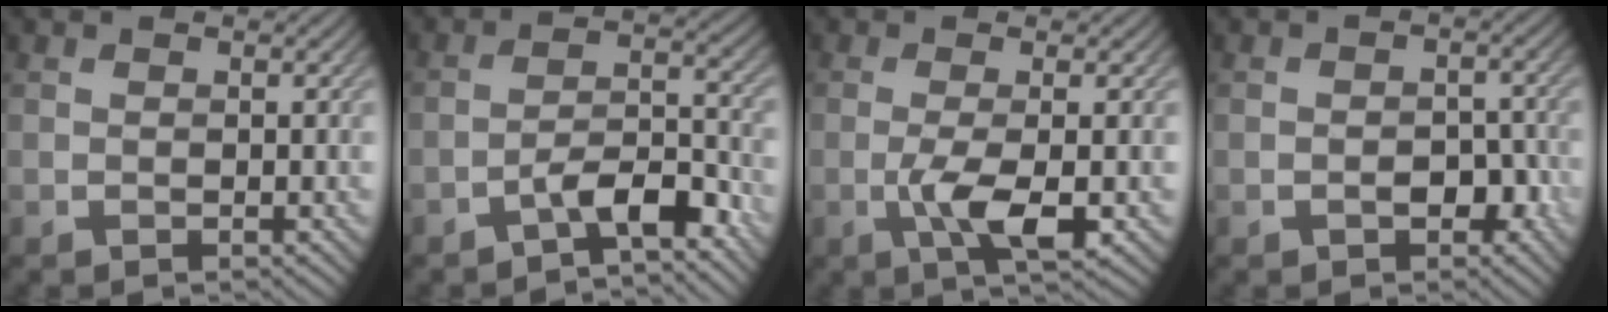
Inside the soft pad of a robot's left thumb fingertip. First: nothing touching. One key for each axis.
{"total": 6.0, "fx": -4.2, "fy": 1.5, "fz": 4.0, "tx": -0.069, "ty": 0.014, "tz": -0.079}
{"total": 4.5, "fx": -1.1, "fy": 1.0, "fz": 4.3, "tx": -0.088, "ty": -0.001, "tz": -0.023}
{"total": 2.8, "fx": -1.2, "fy": 1.8, "fz": 1.8, "tx": -0.027, "ty": 0.002, "tz": -0.016}